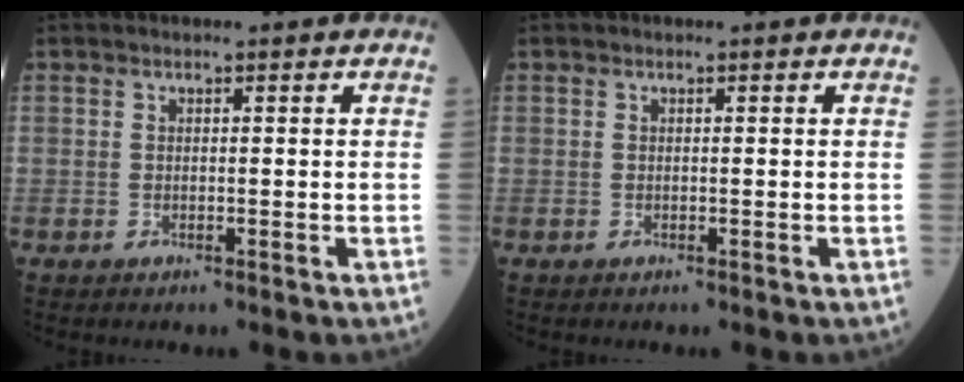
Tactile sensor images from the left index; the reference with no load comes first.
{"total": 0.0}